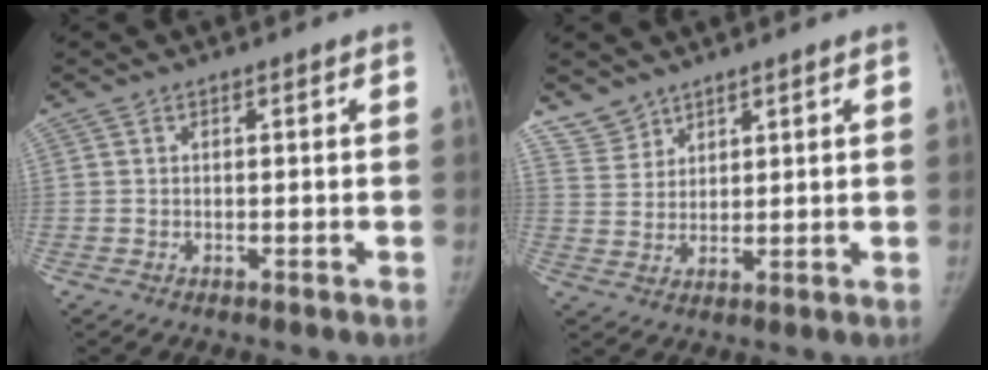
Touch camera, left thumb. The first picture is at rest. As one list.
[{"total": 4.2, "force": [3.6, 2.1, -0.1], "torque": [0.024, -0.021, 0.076]}]